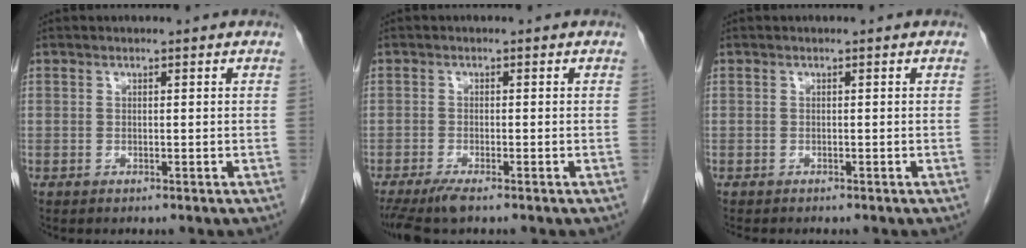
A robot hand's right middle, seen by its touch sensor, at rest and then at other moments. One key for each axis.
{"total": 4.0, "fx": -3.0, "fy": 0.3, "fz": 2.6, "tx": -0.048, "ty": -0.011, "tz": -0.055}
{"total": 2.0, "fx": -1.7, "fy": 0.4, "fz": 0.8, "tx": -0.020, "ty": -0.008, "tz": -0.020}